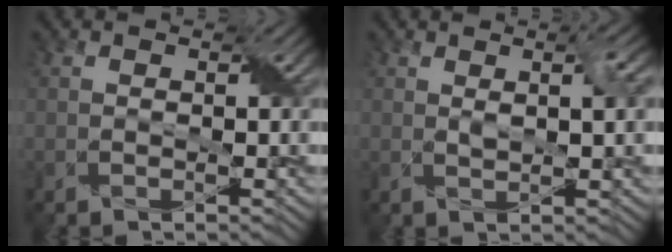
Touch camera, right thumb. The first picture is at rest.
{"total": 2.5, "force": [0.8, 0.5, 2.3], "torque": [-0.041, 0.000, 0.017]}